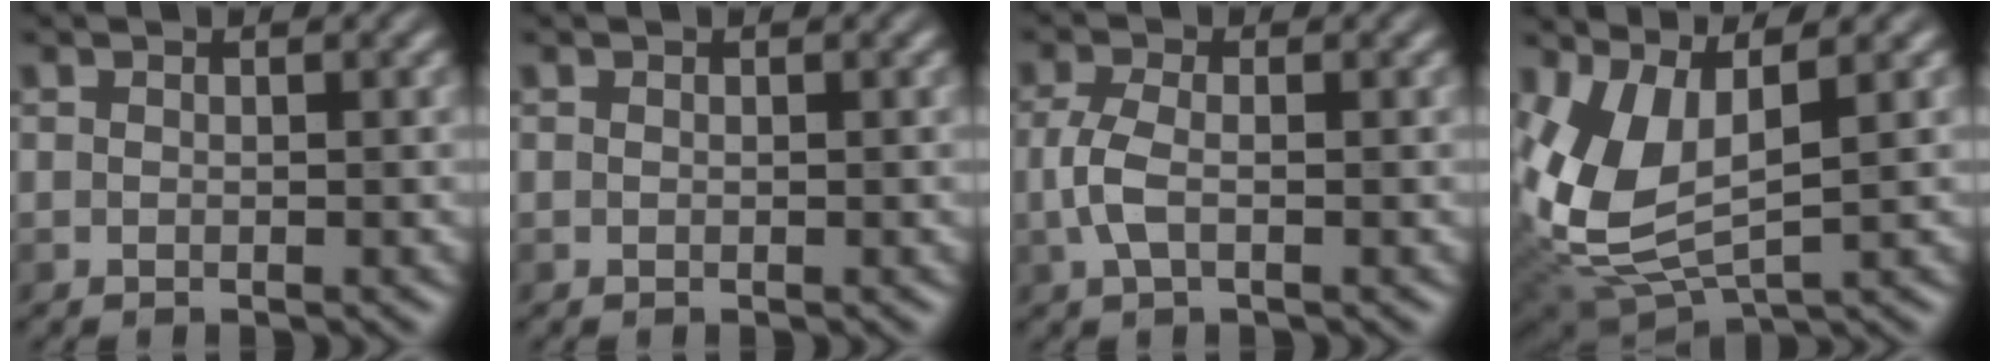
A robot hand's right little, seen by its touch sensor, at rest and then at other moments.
{"total": 0.0}
{"total": 2.5, "force": [-0.6, 1.1, 2.1], "torque": [-0.055, 0.004, -0.011]}
{"total": 6.2, "force": [1.6, 2.9, 5.2], "torque": [-0.127, -0.010, 0.041]}